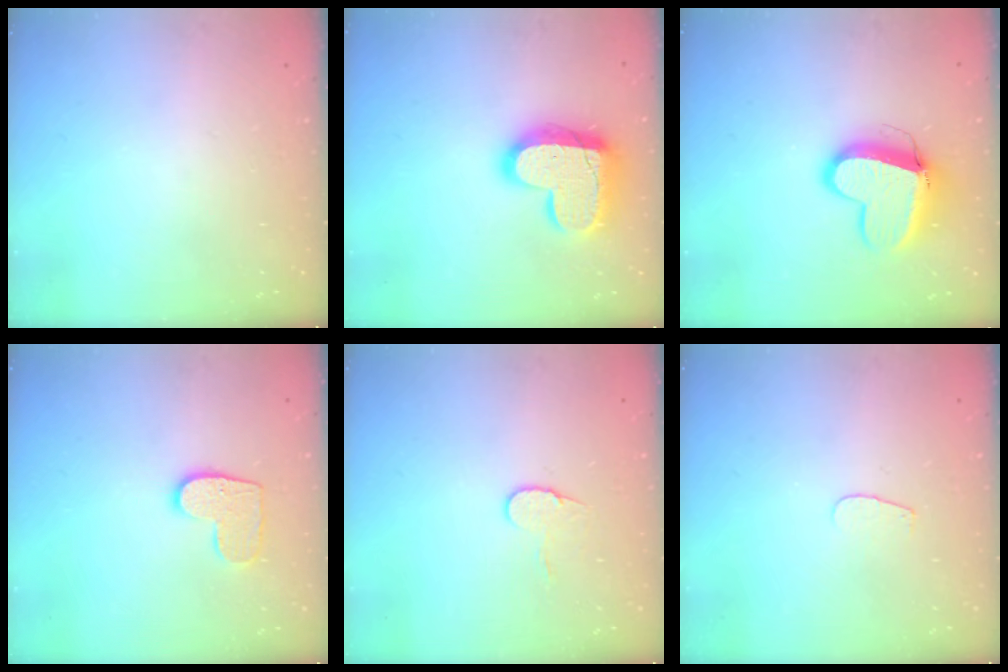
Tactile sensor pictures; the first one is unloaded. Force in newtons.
{"total": 18.0, "press": 17.9, "slide": 1.3}
{"total": 12.4, "press": 12.3, "slide": 1.7}
{"total": 9.2, "press": 9.2, "slide": 0.3}
{"total": 7.3, "press": 7.3, "slide": 0.4}
{"total": 3.7, "press": 3.7, "slide": 0.4}